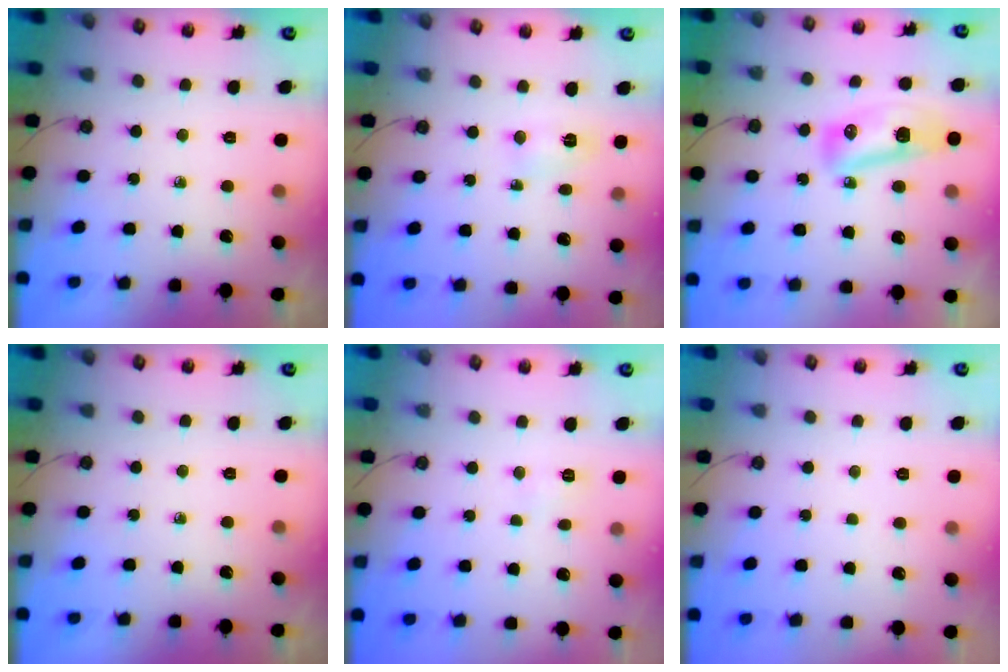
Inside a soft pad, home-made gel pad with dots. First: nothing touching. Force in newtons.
{"total": 3.0, "press": 2.8, "slide": 1.1}
{"total": 12.8, "press": 12.4, "slide": 3.1}
{"total": 0.0}
{"total": 3.0, "press": 2.9, "slide": 0.7}
{"total": 4.4, "press": 2.2, "slide": 3.9}